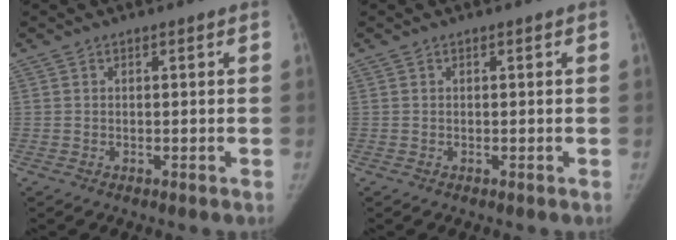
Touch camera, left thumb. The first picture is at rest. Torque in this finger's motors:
{"motor_torque": [-0.24, 0.08, -0.28, -0.05, -0.02]}